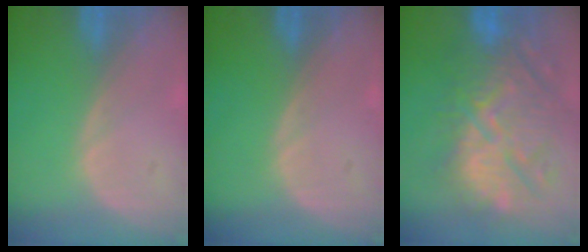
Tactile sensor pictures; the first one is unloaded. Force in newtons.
{"total": 0.0}
{"total": 13.0, "press": 12.2, "slide": 4.3}